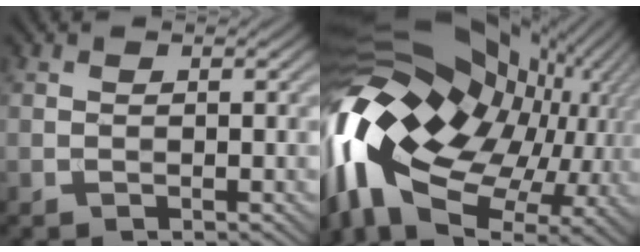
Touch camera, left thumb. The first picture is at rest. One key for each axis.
{"total": 19.8, "fx": -1.4, "fy": 12.1, "fz": 15.7, "tx": -0.328, "ty": -0.049, "tz": -0.001}